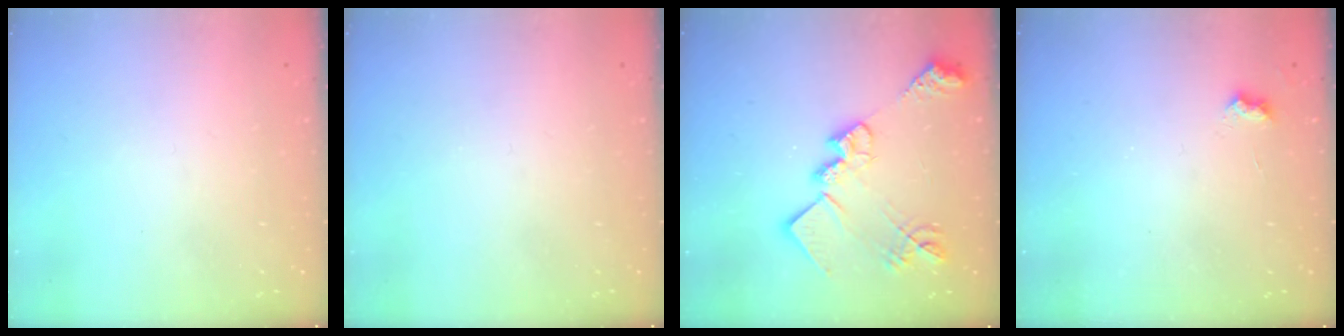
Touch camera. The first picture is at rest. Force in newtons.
{"total": 0.0}
{"total": 20.5, "press": 20.5, "slide": 1.2}
{"total": 3.5, "press": 3.4, "slide": 0.6}